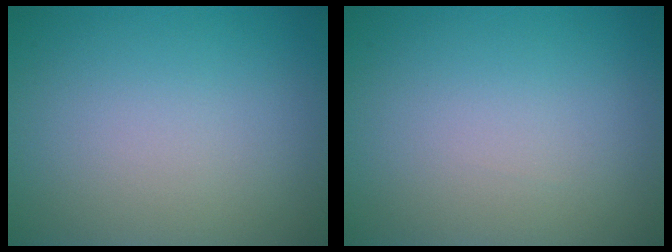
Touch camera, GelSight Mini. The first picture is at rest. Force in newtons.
{"total": 0.0}